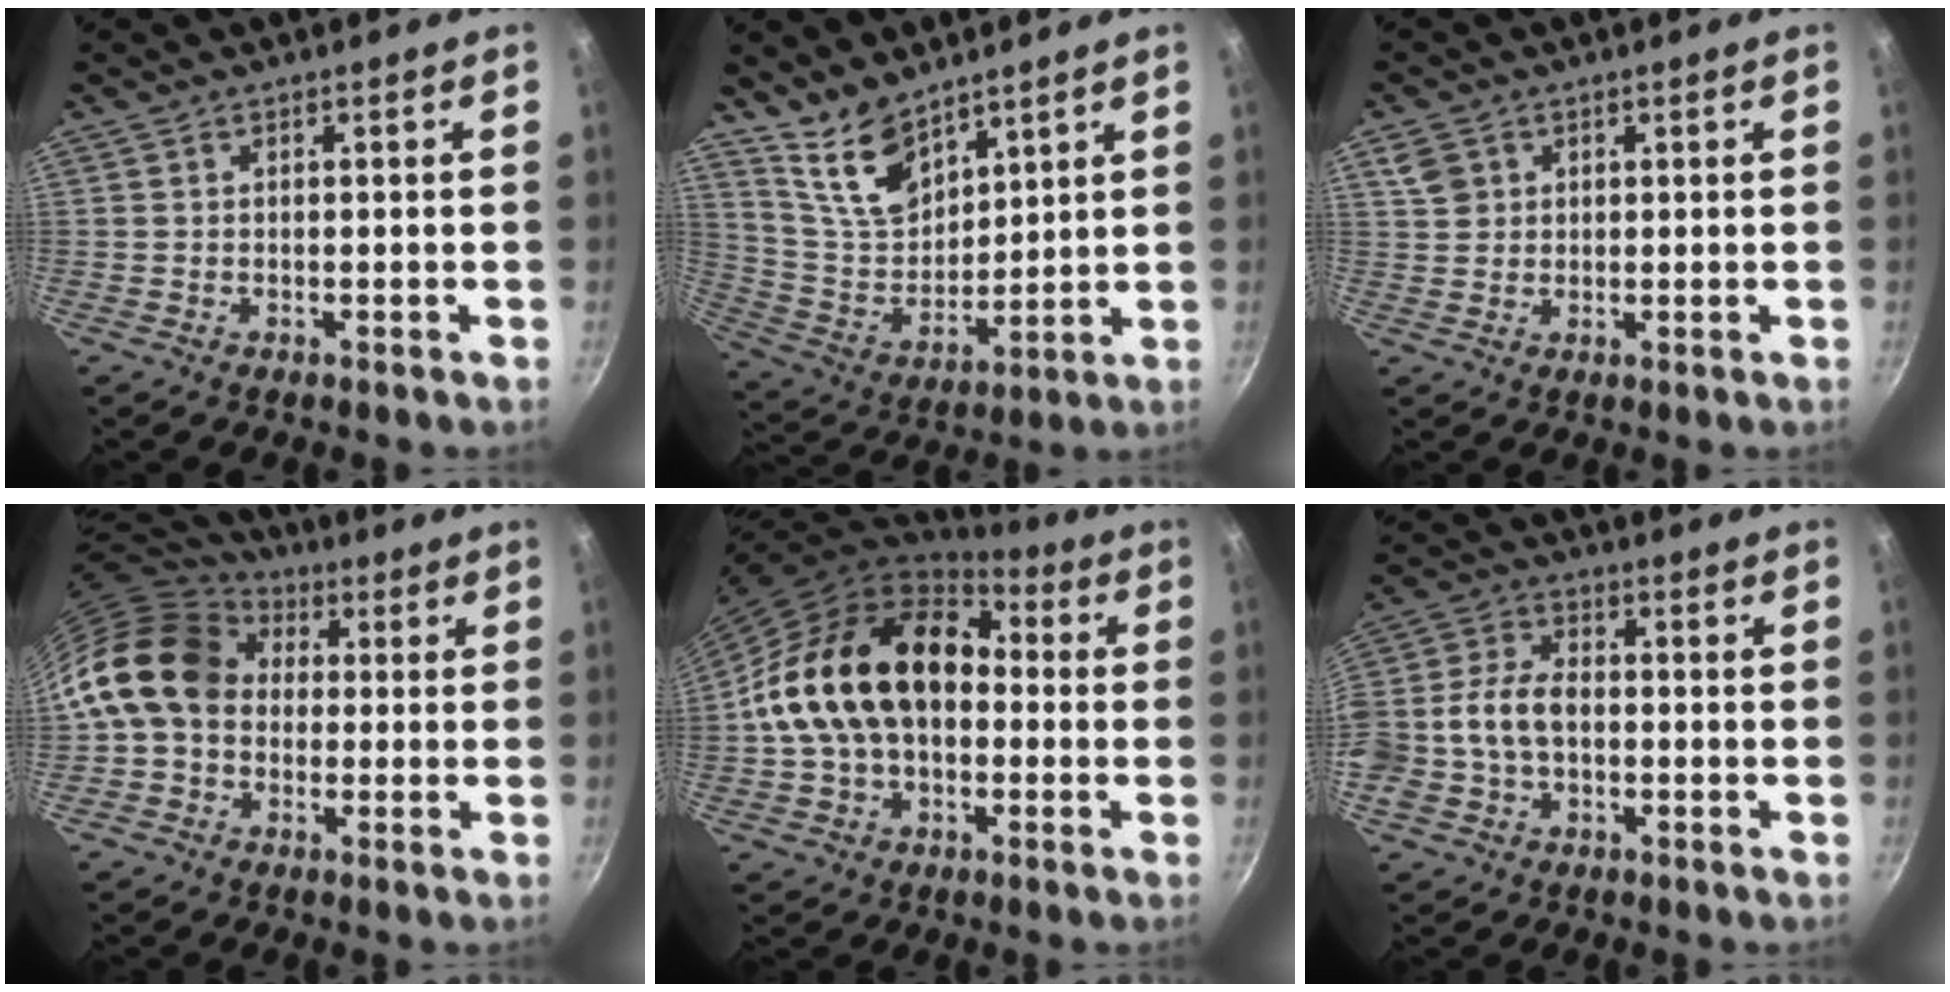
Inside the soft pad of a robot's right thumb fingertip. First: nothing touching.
{"total": 11.6, "force": [8.6, 5.5, 5.5], "torque": [-0.076, -0.063, 0.181]}
{"total": 4.1, "force": [1.7, 3.4, 1.5], "torque": [-0.014, 0.003, 0.034]}
{"total": 15.6, "force": [1.6, 12.4, 9.3], "torque": [-0.147, 0.036, 0.012]}
{"total": 20.3, "force": [0.3, 14.3, 14.5], "torque": [-0.229, 0.053, -0.002]}
{"total": 11.1, "force": [-1.8, 7.6, 7.9], "torque": [-0.149, 0.035, -0.046]}